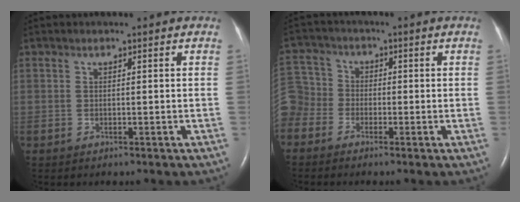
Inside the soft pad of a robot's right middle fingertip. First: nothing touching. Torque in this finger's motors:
{"motor_torque": [0.90, -0.79, 0.24, 0.06]}